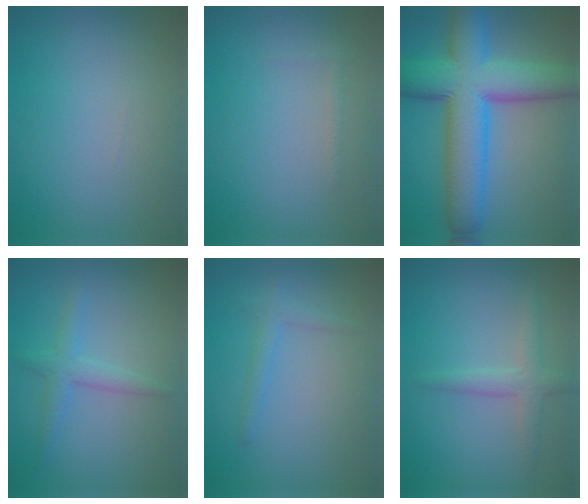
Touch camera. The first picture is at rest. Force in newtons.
{"total": 0.5, "press": 0.5, "slide": 0.0}
{"total": 11.7, "press": 11.7, "slide": 0.2}
{"total": 2.2, "press": 2.2, "slide": 0.1}
{"total": 1.5, "press": 1.5, "slide": 0.1}
{"total": 2.4, "press": 2.4, "slide": 0.0}